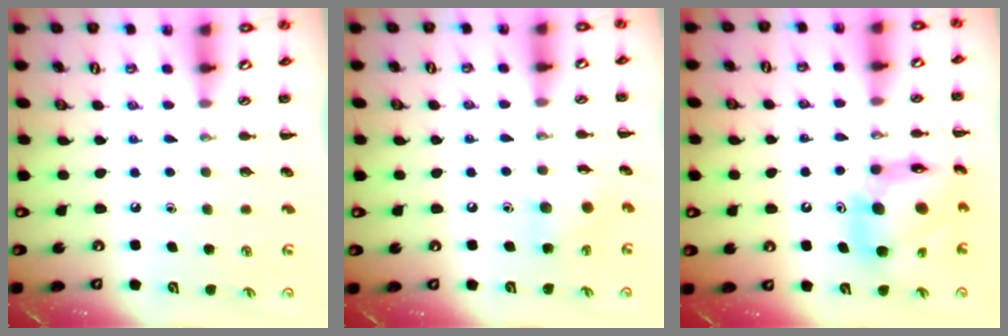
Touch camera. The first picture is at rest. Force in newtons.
{"total": 6.5, "press": 6.5, "slide": 0.8}
{"total": 12.5, "press": 12.0, "slide": 3.7}